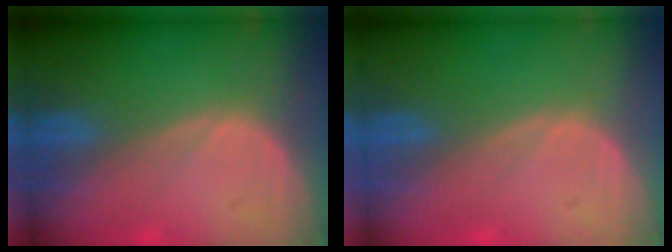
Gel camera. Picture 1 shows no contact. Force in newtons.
{"total": 0.0}